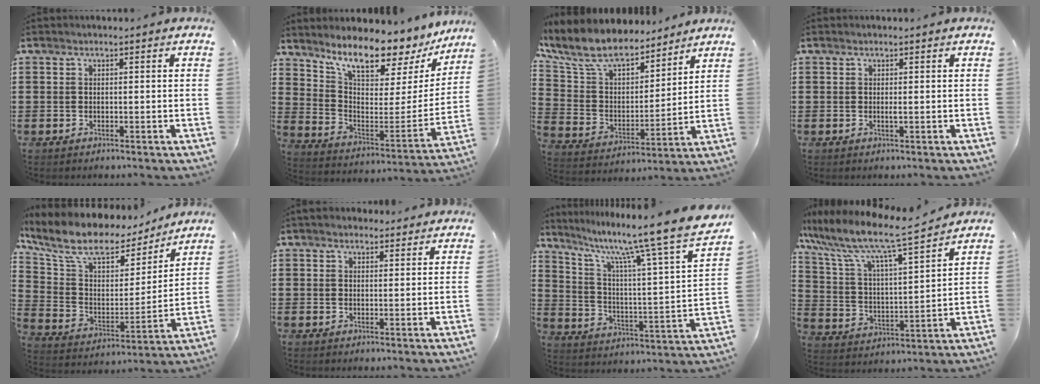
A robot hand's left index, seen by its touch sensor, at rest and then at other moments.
{"total": 9.7, "force": [8.5, 1.9, 4.3], "torque": [-0.100, -0.072, 0.141]}
{"total": 10.9, "force": [9.4, 3.4, 4.4], "torque": [-0.130, -0.052, 0.167]}
{"total": 0.8, "force": [0.1, -0.1, 0.8], "torque": [-0.014, -0.006, 0.002]}
{"total": 10.9, "force": [8.4, 4.4, 5.5], "torque": [-0.138, -0.049, 0.142]}
{"total": 2.3, "force": [2.1, 1.0, 0.4], "torque": [-0.012, 0.004, 0.040]}
{"total": 12.1, "force": [9.7, -0.2, 7.3], "torque": [-0.150, -0.081, 0.147]}
{"total": 9.0, "force": [7.8, 0.6, 4.5], "torque": [-0.122, -0.050, 0.126]}